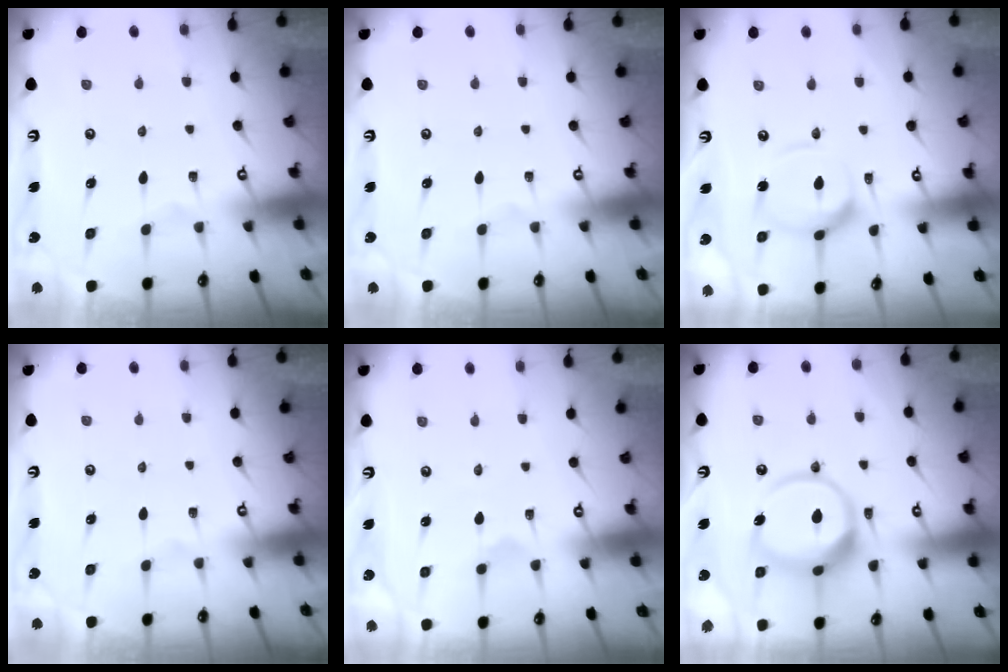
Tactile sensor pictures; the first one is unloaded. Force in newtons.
{"total": 0.0}
{"total": 13.3, "press": 13.2, "slide": 1.2}
{"total": 0.0}
{"total": 1.8, "press": 1.8, "slide": 0.2}
{"total": 14.9, "press": 14.8, "slide": 1.6}